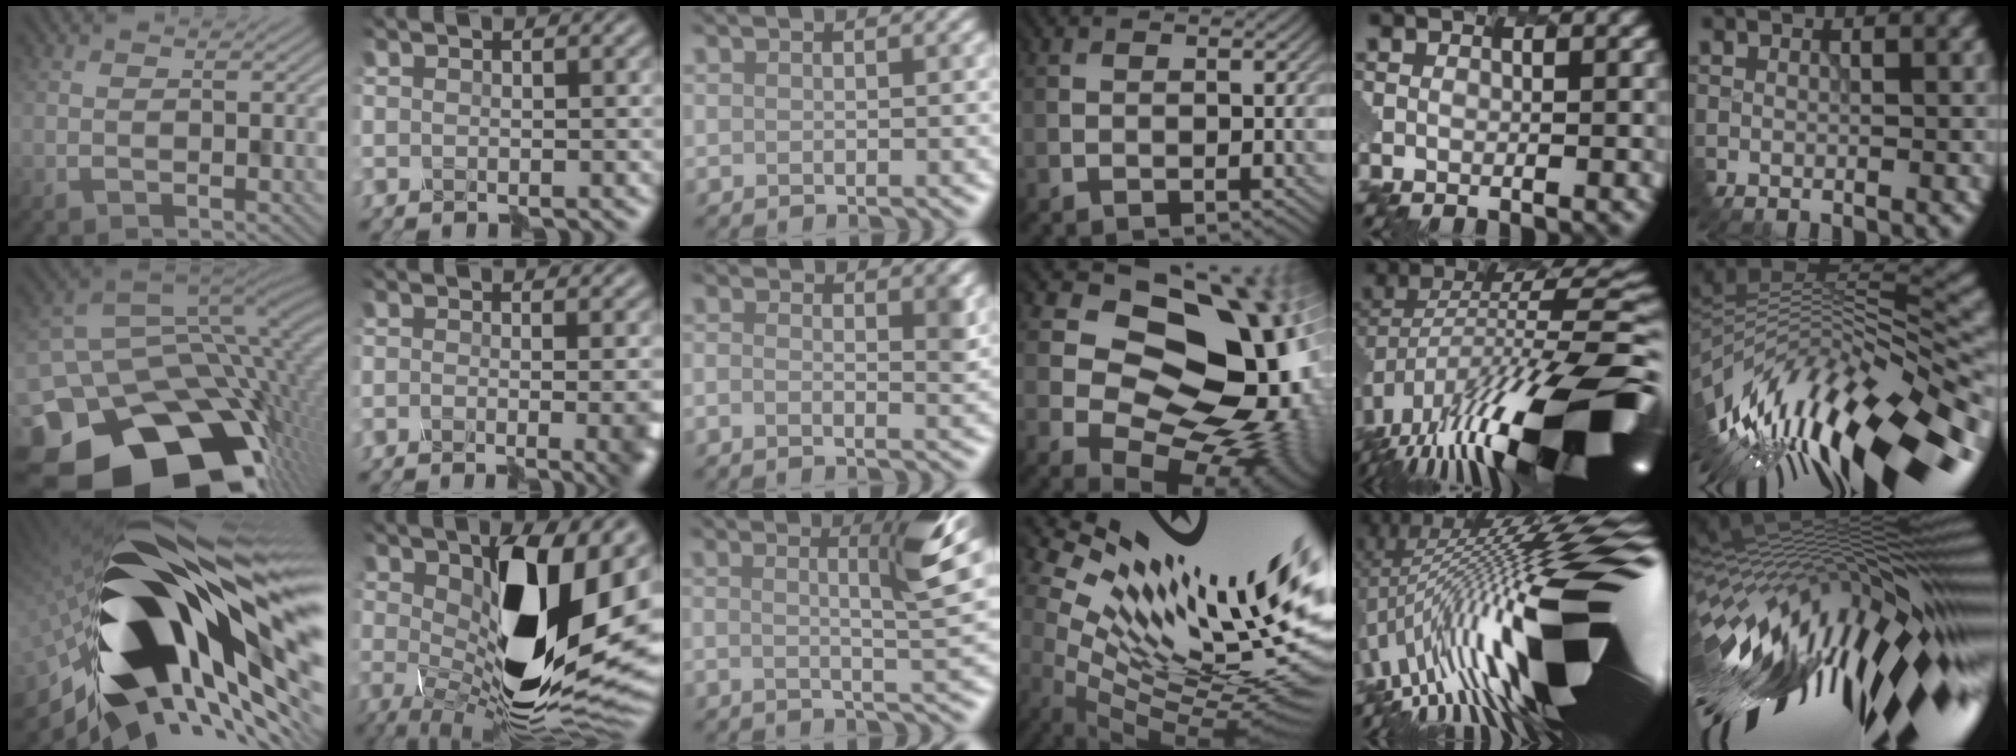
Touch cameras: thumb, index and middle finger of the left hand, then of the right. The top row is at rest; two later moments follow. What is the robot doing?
{"motion": "disassemble", "object": "hinged tin"}